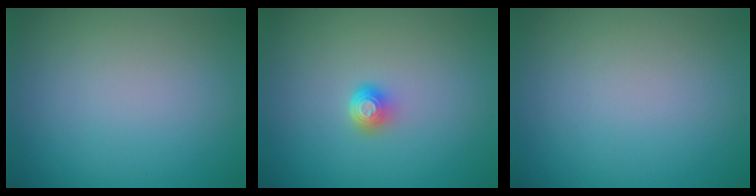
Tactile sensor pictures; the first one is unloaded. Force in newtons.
{"total": 1.6, "press": 1.2, "slide": 1.1}
{"total": 0.0}